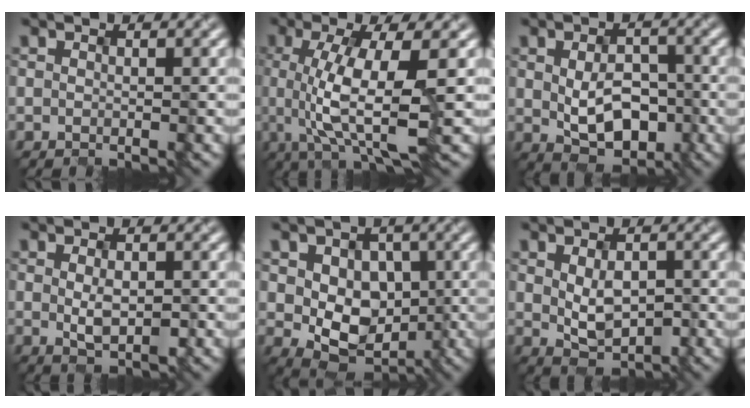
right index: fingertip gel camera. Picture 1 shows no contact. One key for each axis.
{"total": 7.1, "fx": -0.5, "fy": 1.9, "fz": 6.8, "tx": -0.130, "ty": -0.010, "tz": 0.000}
{"total": 5.6, "fx": -1.2, "fy": 3.5, "fz": 4.2, "tx": -0.079, "ty": -0.008, "tz": -0.011}
{"total": 2.2, "fx": -0.5, "fy": 0.8, "fz": 2.0, "tx": -0.042, "ty": -0.004, "tz": 0.001}
{"total": 6.5, "fx": -0.2, "fy": 5.0, "fz": 4.2, "tx": -0.069, "ty": -0.009, "tz": 0.005}
{"total": 3.4, "fx": -0.6, "fy": 2.0, "fz": 2.6, "tx": -0.051, "ty": -0.005, "tz": 0.001}